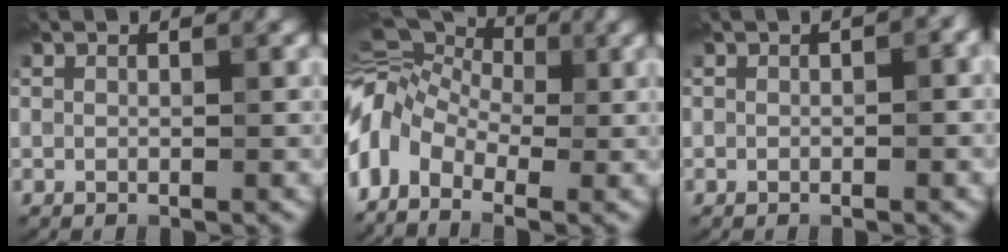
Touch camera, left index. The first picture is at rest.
{"total": 9.5, "force": [-2.3, 6.8, 6.2], "torque": [-0.120, 0.012, -0.042]}
{"total": 2.0, "force": [0.2, 0.9, 1.8], "torque": [-0.016, 0.003, 0.006]}